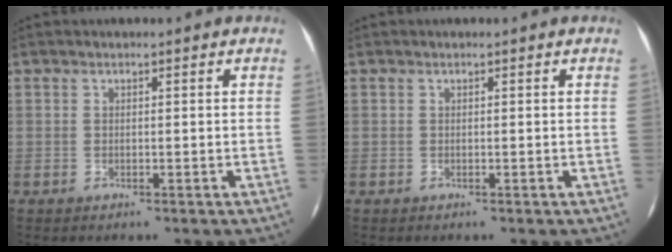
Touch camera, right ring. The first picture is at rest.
{"total": 0.0}